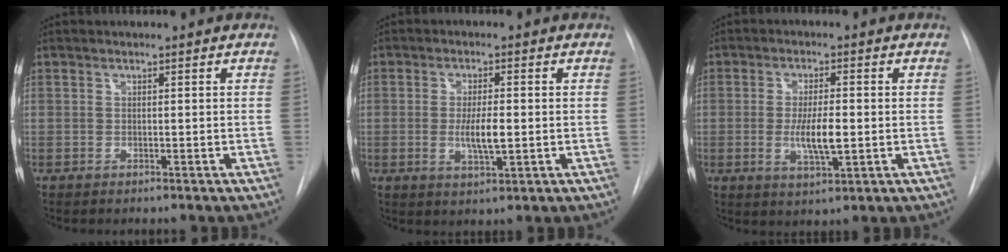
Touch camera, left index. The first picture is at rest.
{"total": 4.9, "force": [-1.6, 0.9, 4.6], "torque": [-0.086, -0.012, -0.021]}
{"total": 6.1, "force": [-1.8, 1.2, 5.7], "torque": [-0.108, -0.014, -0.026]}